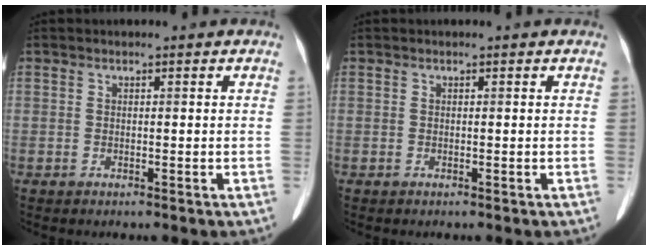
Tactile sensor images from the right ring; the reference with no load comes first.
{"total": 0.0}